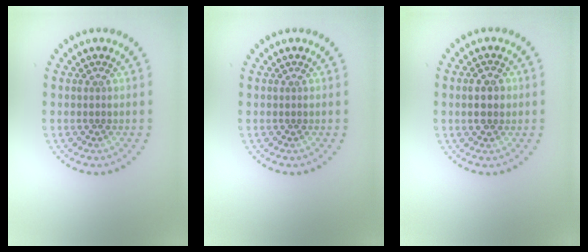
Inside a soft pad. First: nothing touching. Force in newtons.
{"total": 0.0}
{"total": 2.9, "press": 2.9, "slide": 0.1}